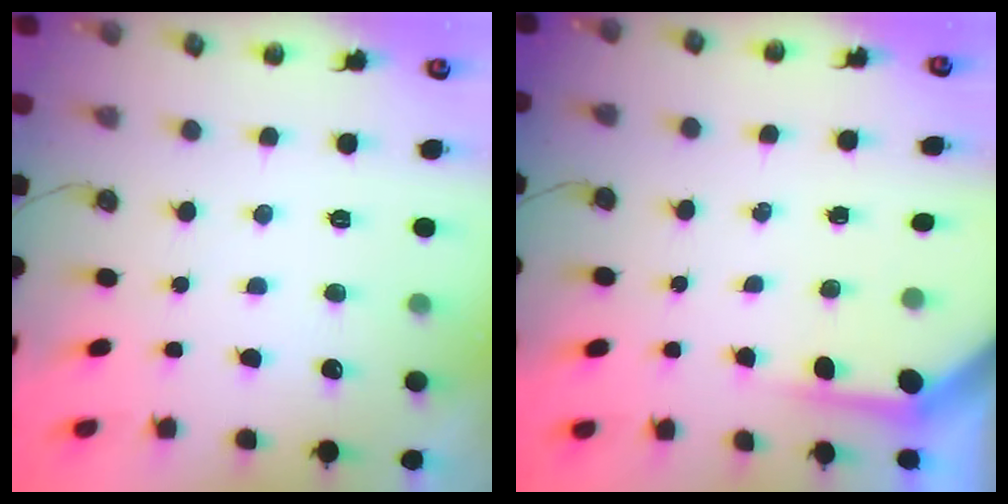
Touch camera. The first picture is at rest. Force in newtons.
{"total": 3.6, "press": 3.6, "slide": 0.4}